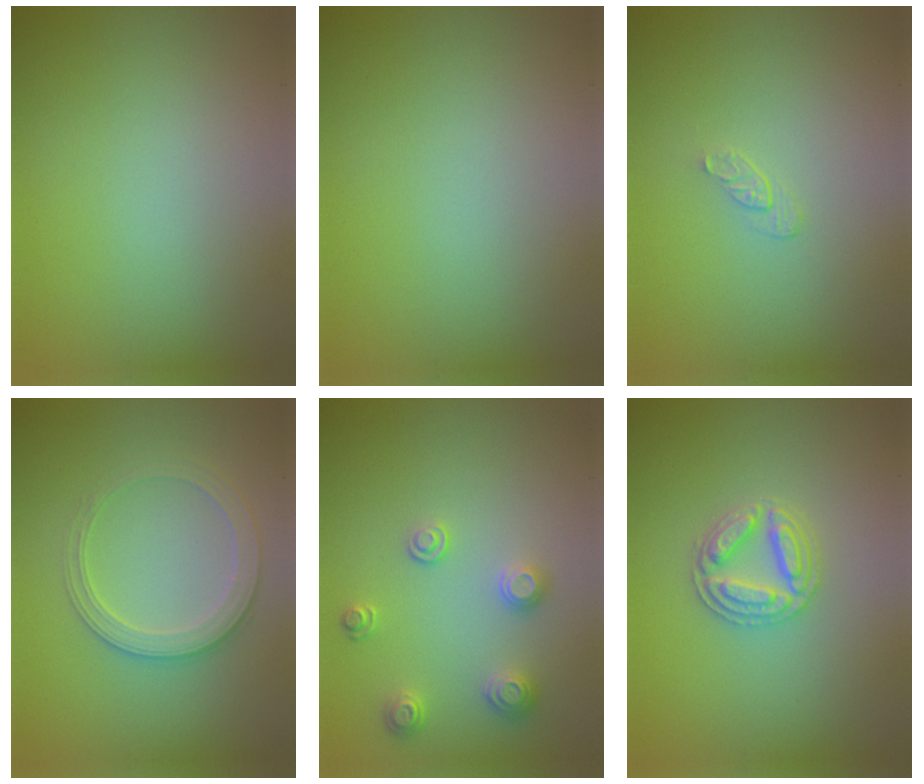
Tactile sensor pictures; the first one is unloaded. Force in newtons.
{"total": 0.0}
{"total": 0.8, "press": 0.5, "slide": 0.7}
{"total": 2.8, "press": 2.6, "slide": 1.1}
{"total": 2.3, "press": 2.3, "slide": 0.6}
{"total": 3.1, "press": 3.0, "slide": 0.6}